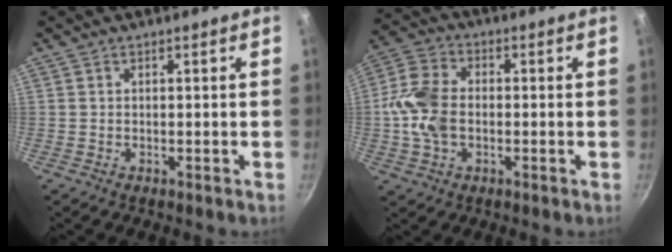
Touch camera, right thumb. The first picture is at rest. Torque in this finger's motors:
{"motor_torque": [1.91, 1.77, 1.46, -0.44, 0.11]}